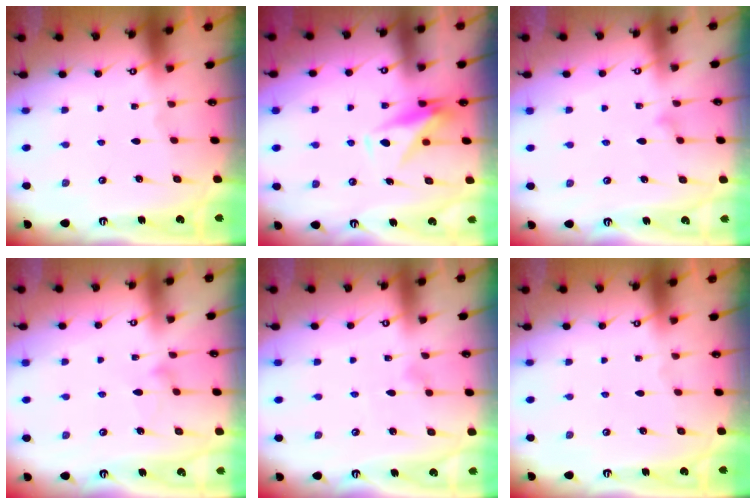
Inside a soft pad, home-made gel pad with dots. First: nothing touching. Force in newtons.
{"total": 8.8, "press": 8.6, "slide": 1.7}
{"total": 8.9, "press": 8.9, "slide": 0.5}
{"total": 7.6, "press": 7.6, "slide": 0.4}
{"total": 3.9, "press": 3.8, "slide": 0.3}
{"total": 0.0}